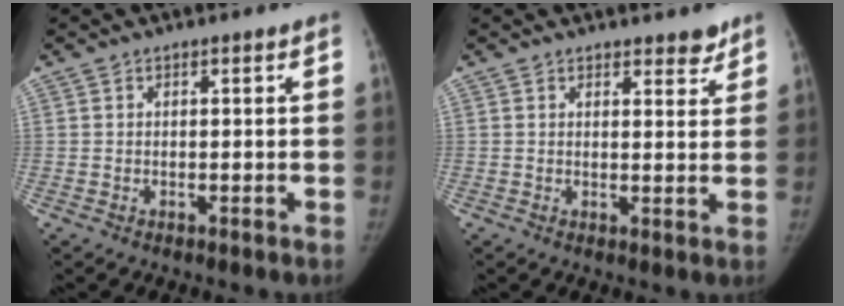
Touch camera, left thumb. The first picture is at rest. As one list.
[{"total": 3.4, "force": [2.7, 1.4, 1.4], "torque": [0.005, -0.018, 0.035]}]